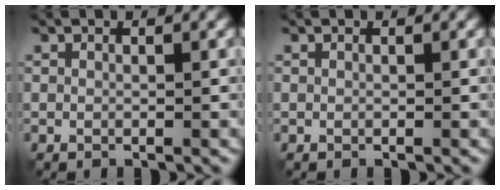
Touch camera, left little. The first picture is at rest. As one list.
[{"total": 0.0}]